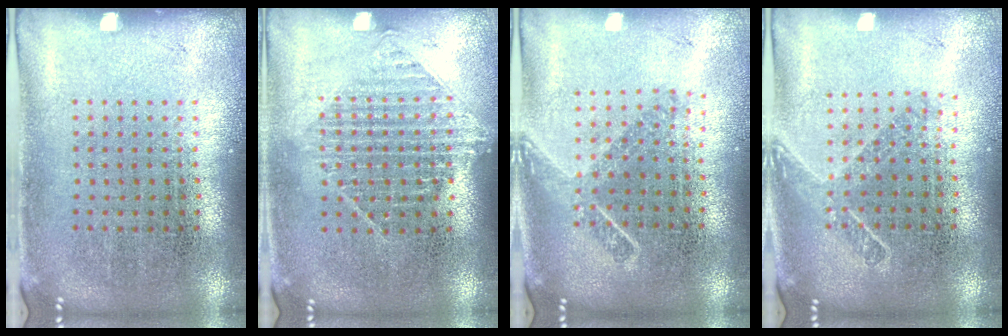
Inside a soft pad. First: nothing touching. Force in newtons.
{"total": 1.0, "press": 1.0, "slide": 0.4}
{"total": 1.7, "press": 1.3, "slide": 1.1}
{"total": 1.6, "press": 1.2, "slide": 1.0}